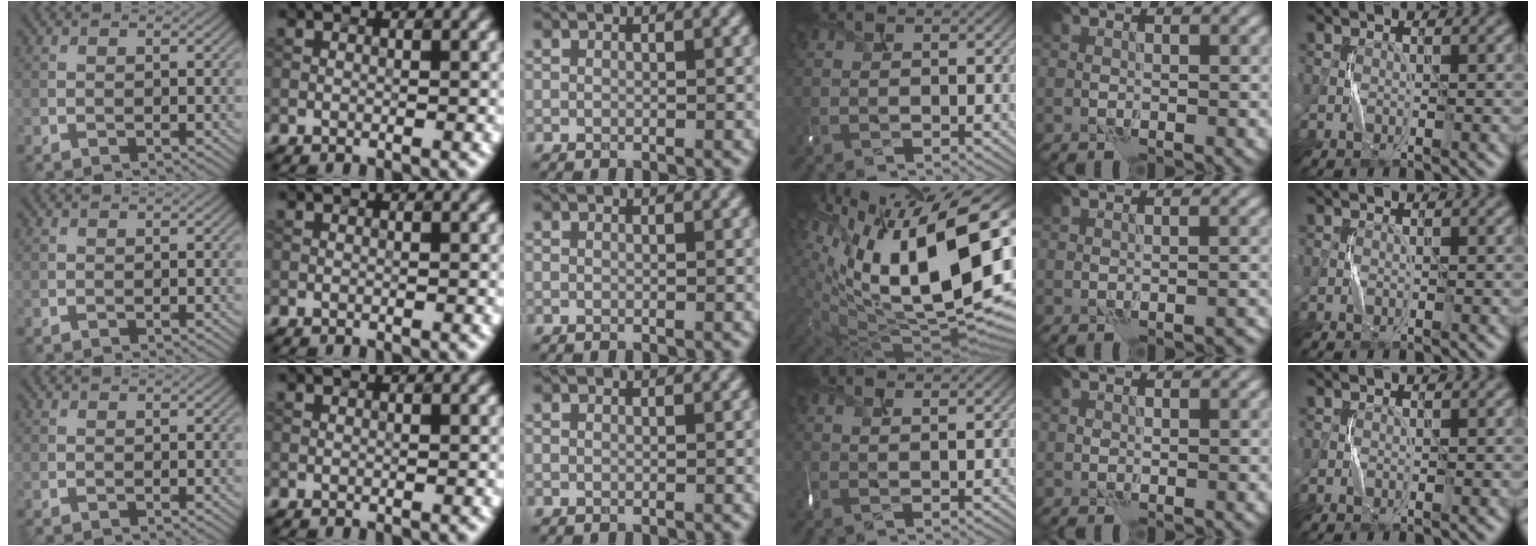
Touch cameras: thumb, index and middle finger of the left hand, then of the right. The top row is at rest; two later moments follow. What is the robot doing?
{"motion": "shake", "object": "tambourine"}